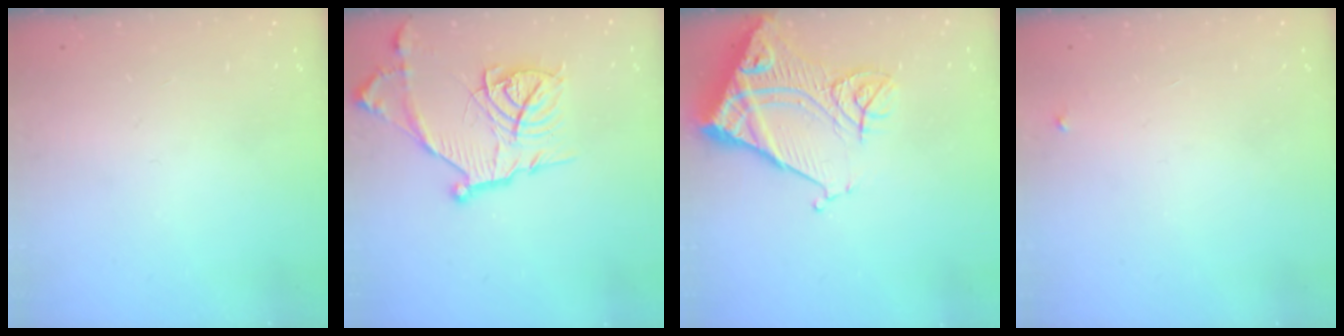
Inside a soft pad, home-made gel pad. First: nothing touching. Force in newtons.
{"total": 17.5, "press": 17.4, "slide": 1.6}
{"total": 15.4, "press": 15.3, "slide": 1.8}
{"total": 2.1, "press": 2.1, "slide": 0.1}